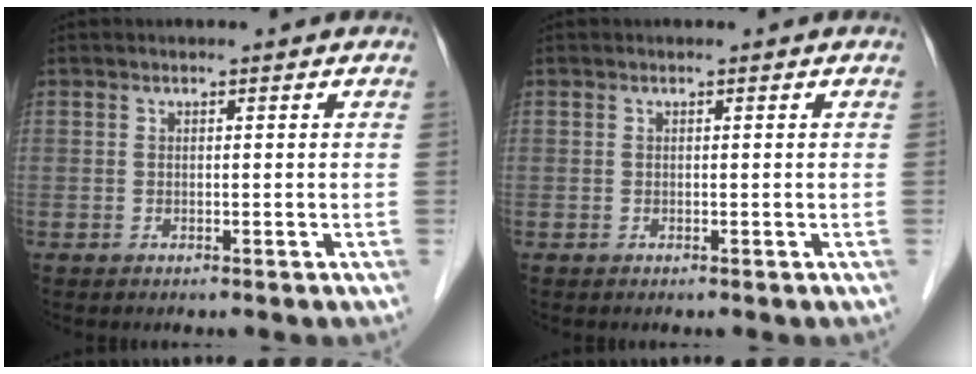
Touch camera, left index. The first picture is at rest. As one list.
[{"total": 0.0}]